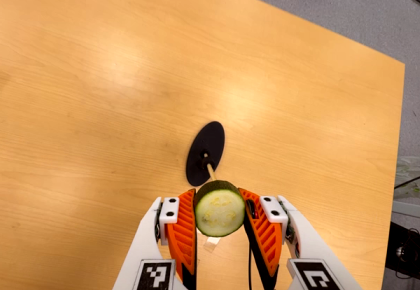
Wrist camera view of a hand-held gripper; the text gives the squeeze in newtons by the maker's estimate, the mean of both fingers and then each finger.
{"total": 11.2, "left": 10.4, "right": 12.0}